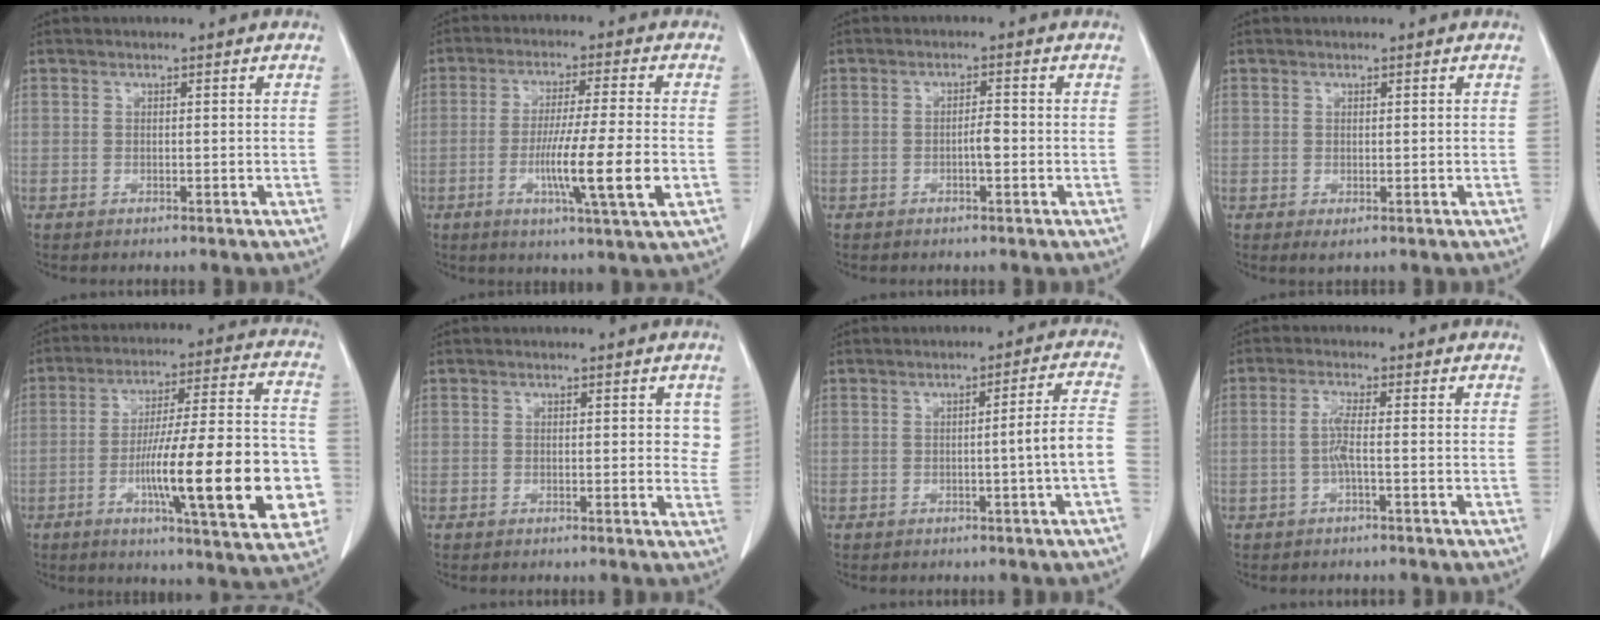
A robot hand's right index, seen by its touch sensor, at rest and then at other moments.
{"total": 11.4, "force": [-2.7, -0.6, 11.0], "torque": [-0.191, -0.018, -0.049]}
{"total": 1.9, "force": [-0.4, 0.4, 1.8], "torque": [-0.028, 0.004, -0.006]}
{"total": 0.8, "force": [0.0, 0.6, 0.5], "torque": [-0.009, -0.002, 0.003]}
{"total": 22.1, "force": [-5.6, 2.9, 21.2], "torque": [-0.272, 0.011, -0.073]}
{"total": 2.8, "force": [1.3, 1.5, 2.0], "torque": [-0.010, -0.006, 0.011]}
{"total": 5.9, "force": [-1.4, -1.1, 5.6], "torque": [-0.075, 0.006, -0.022]}
{"total": 2.5, "force": [-0.4, -0.2, 2.4], "torque": [-0.049, 0.002, -0.009]}